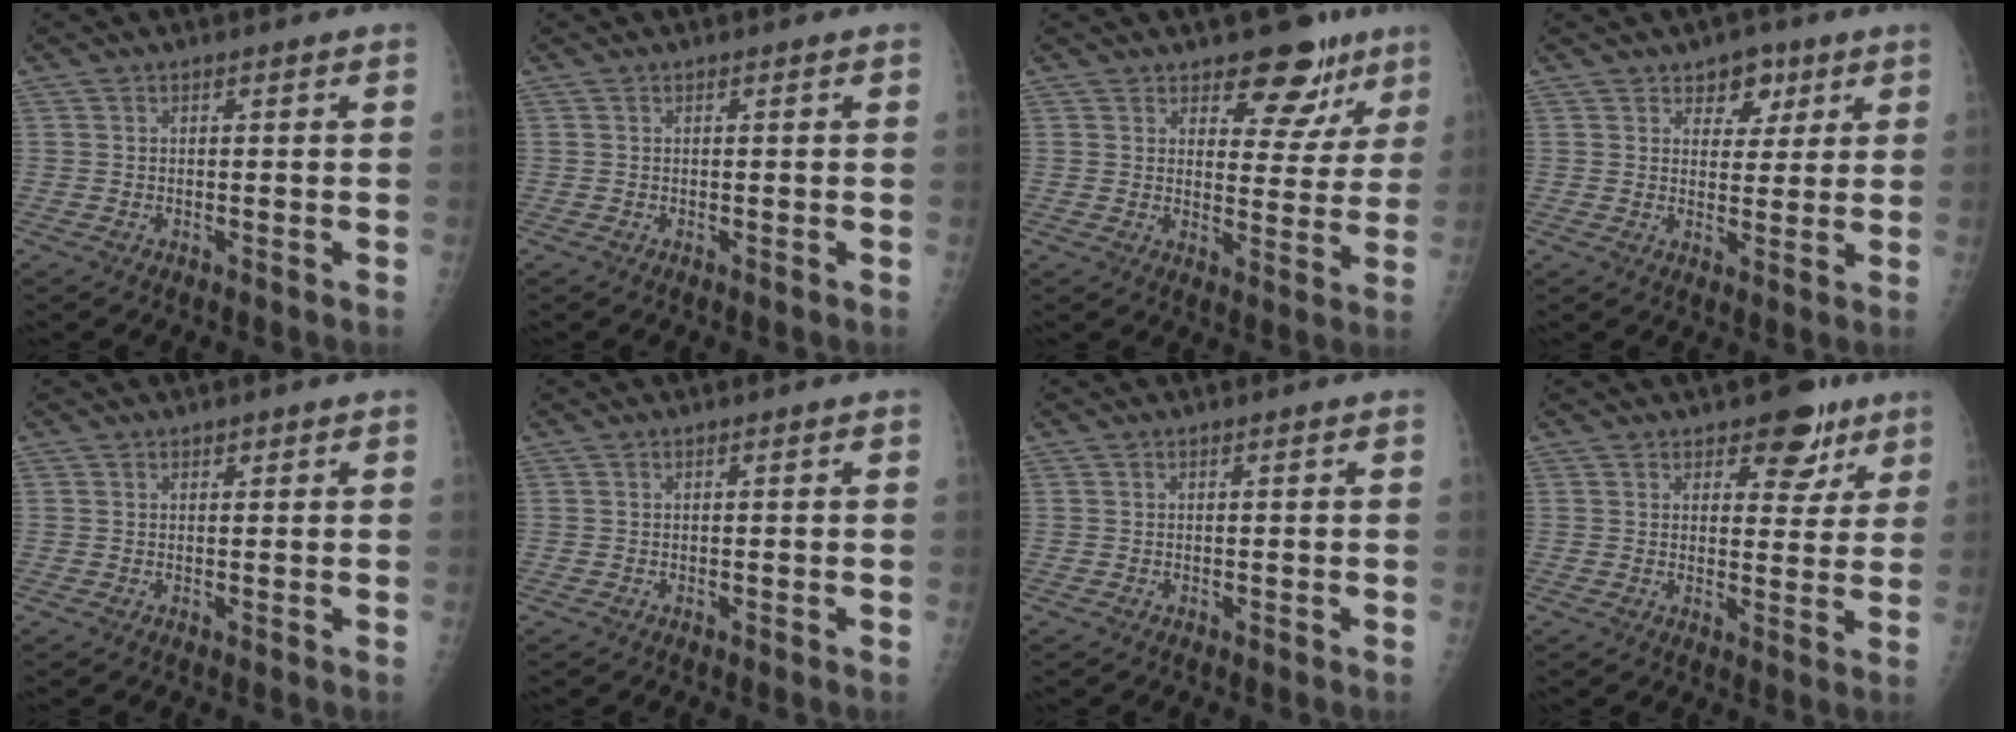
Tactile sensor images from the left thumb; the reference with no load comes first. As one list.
[{"total": 0.0}, {"total": 10.0, "force": [7.0, 5.5, 4.6], "torque": [-0.010, -0.040, 0.089]}, {"total": 5.6, "force": [3.2, 3.9, 2.5], "torque": [0.000, -0.013, 0.044]}, {"total": 0.7, "force": [0.5, 0.4, 0.3], "torque": [0.001, -0.004, 0.006]}, {"total": 0.0}, {"total": 0.0}, {"total": 7.3, "force": [4.8, 4.2, 3.7], "torque": [-0.007, -0.022, 0.063]}]